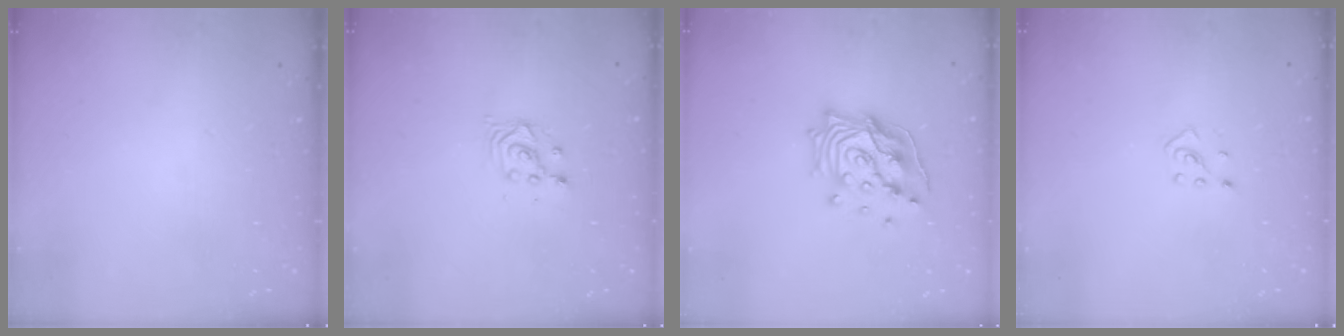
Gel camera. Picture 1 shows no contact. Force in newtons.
{"total": 2.8, "press": 2.8, "slide": 0.1}
{"total": 15.3, "press": 15.1, "slide": 2.7}
{"total": 2.7, "press": 2.6, "slide": 0.9}